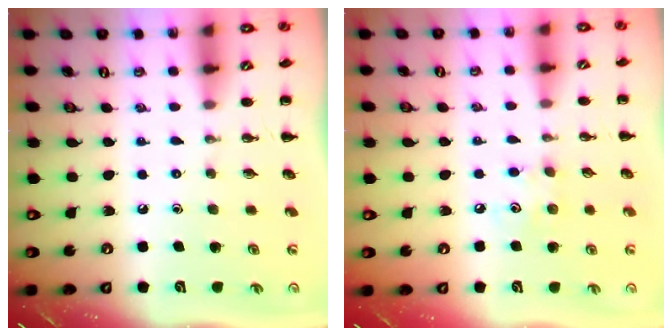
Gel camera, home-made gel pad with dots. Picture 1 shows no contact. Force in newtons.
{"total": 5.2, "press": 5.1, "slide": 1.2}